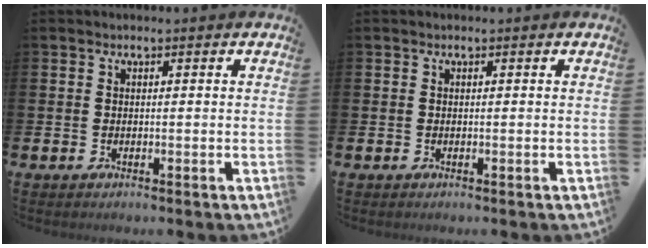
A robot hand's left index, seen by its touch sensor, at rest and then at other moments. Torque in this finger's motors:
{"motor_torque": [-0.07, 0.01, 0.00, 0.00]}